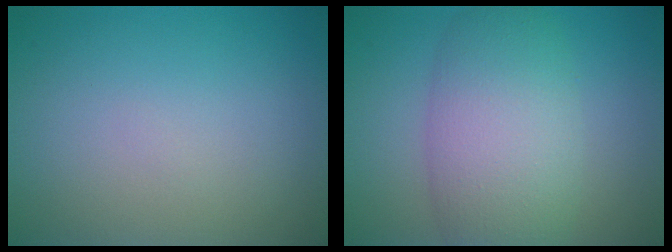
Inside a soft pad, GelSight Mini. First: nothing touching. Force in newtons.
{"total": 7.4, "press": 7.4, "slide": 0.3}